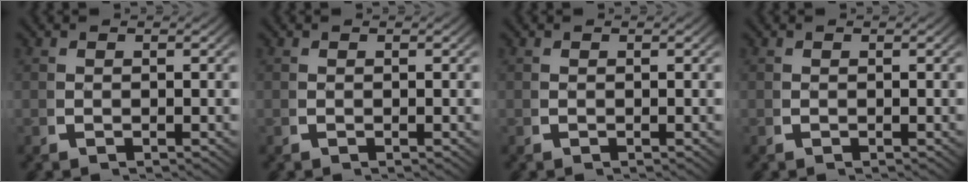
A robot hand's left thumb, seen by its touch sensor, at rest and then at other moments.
{"total": 0.0}
{"total": 0.0}
{"total": 0.0}